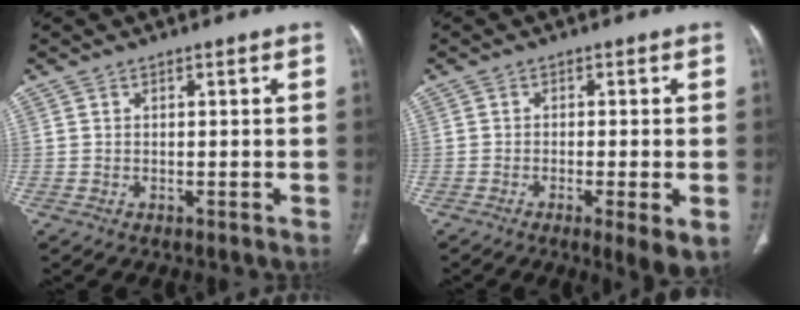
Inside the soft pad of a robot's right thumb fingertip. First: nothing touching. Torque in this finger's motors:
{"motor_torque": [0.16, 0.13, -0.12, 0.13, 0.02]}